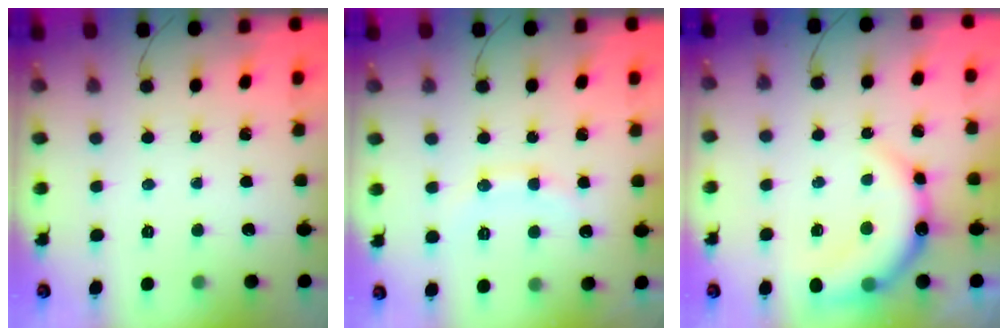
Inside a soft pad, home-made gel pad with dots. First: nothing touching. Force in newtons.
{"total": 9.7, "press": 9.7, "slide": 1.1}
{"total": 10.9, "press": 10.8, "slide": 1.5}